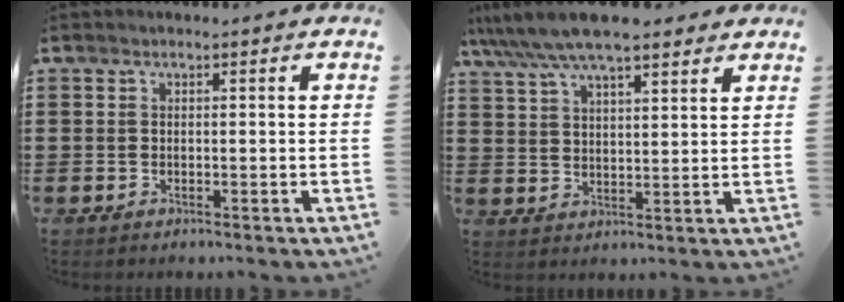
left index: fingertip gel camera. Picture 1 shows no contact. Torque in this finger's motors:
{"motor_torque": [0.79, -1.34, 1.05, 0.21]}